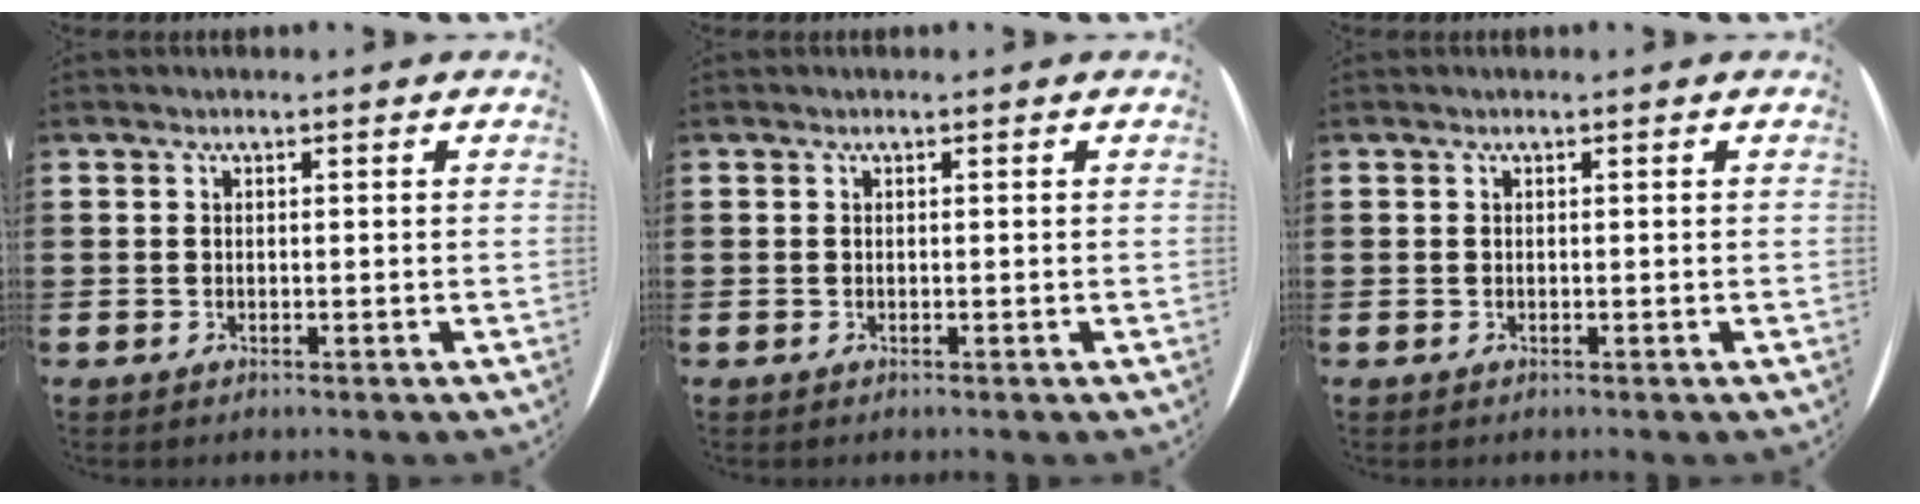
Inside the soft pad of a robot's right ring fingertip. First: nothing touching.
{"total": 0.0}
{"total": 0.0}